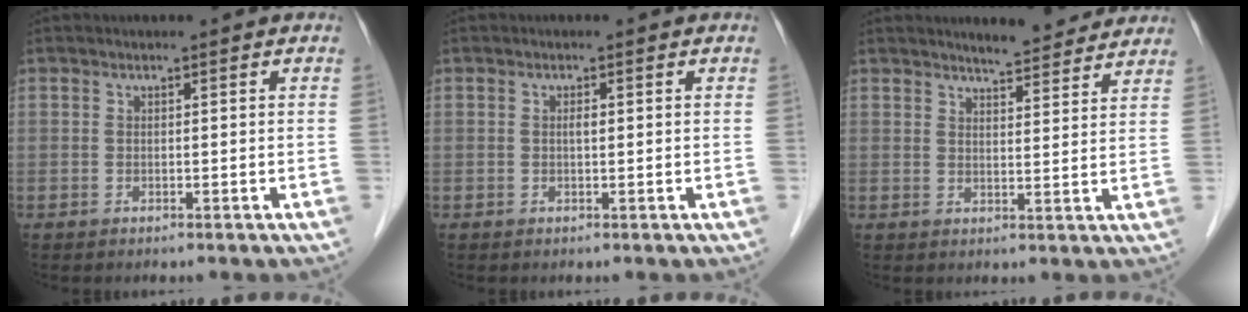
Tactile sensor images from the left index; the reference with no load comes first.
{"total": 0.8, "force": [0.1, 0.2, 0.8], "torque": [-0.014, 0.000, 0.001]}
{"total": 6.7, "force": [6.3, 1.0, 2.3], "torque": [-0.035, -0.003, 0.077]}